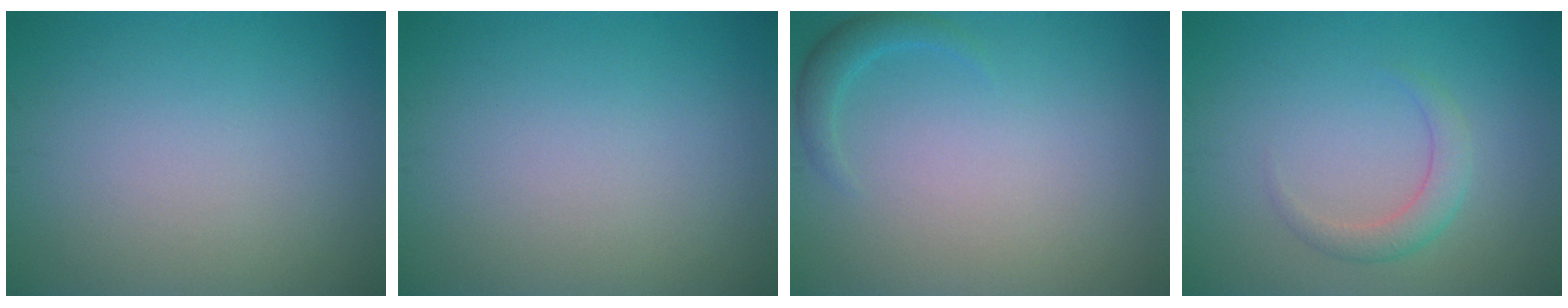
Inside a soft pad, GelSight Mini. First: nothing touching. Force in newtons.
{"total": 0.0}
{"total": 1.5, "press": 1.5, "slide": 0.0}
{"total": 2.1, "press": 2.1, "slide": 0.1}